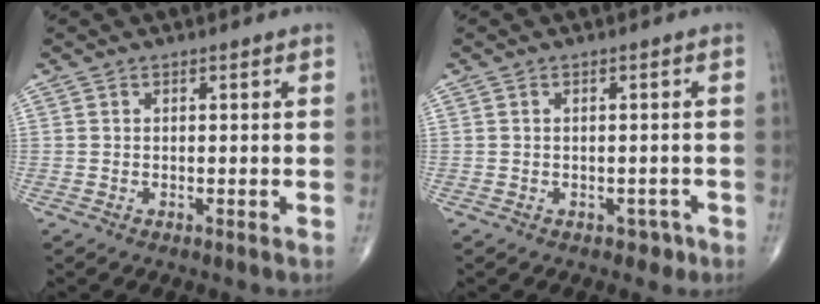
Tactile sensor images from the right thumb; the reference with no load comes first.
{"total": 1.8, "force": [-0.9, 1.4, 0.7], "torque": [0.003, 0.005, -0.010]}